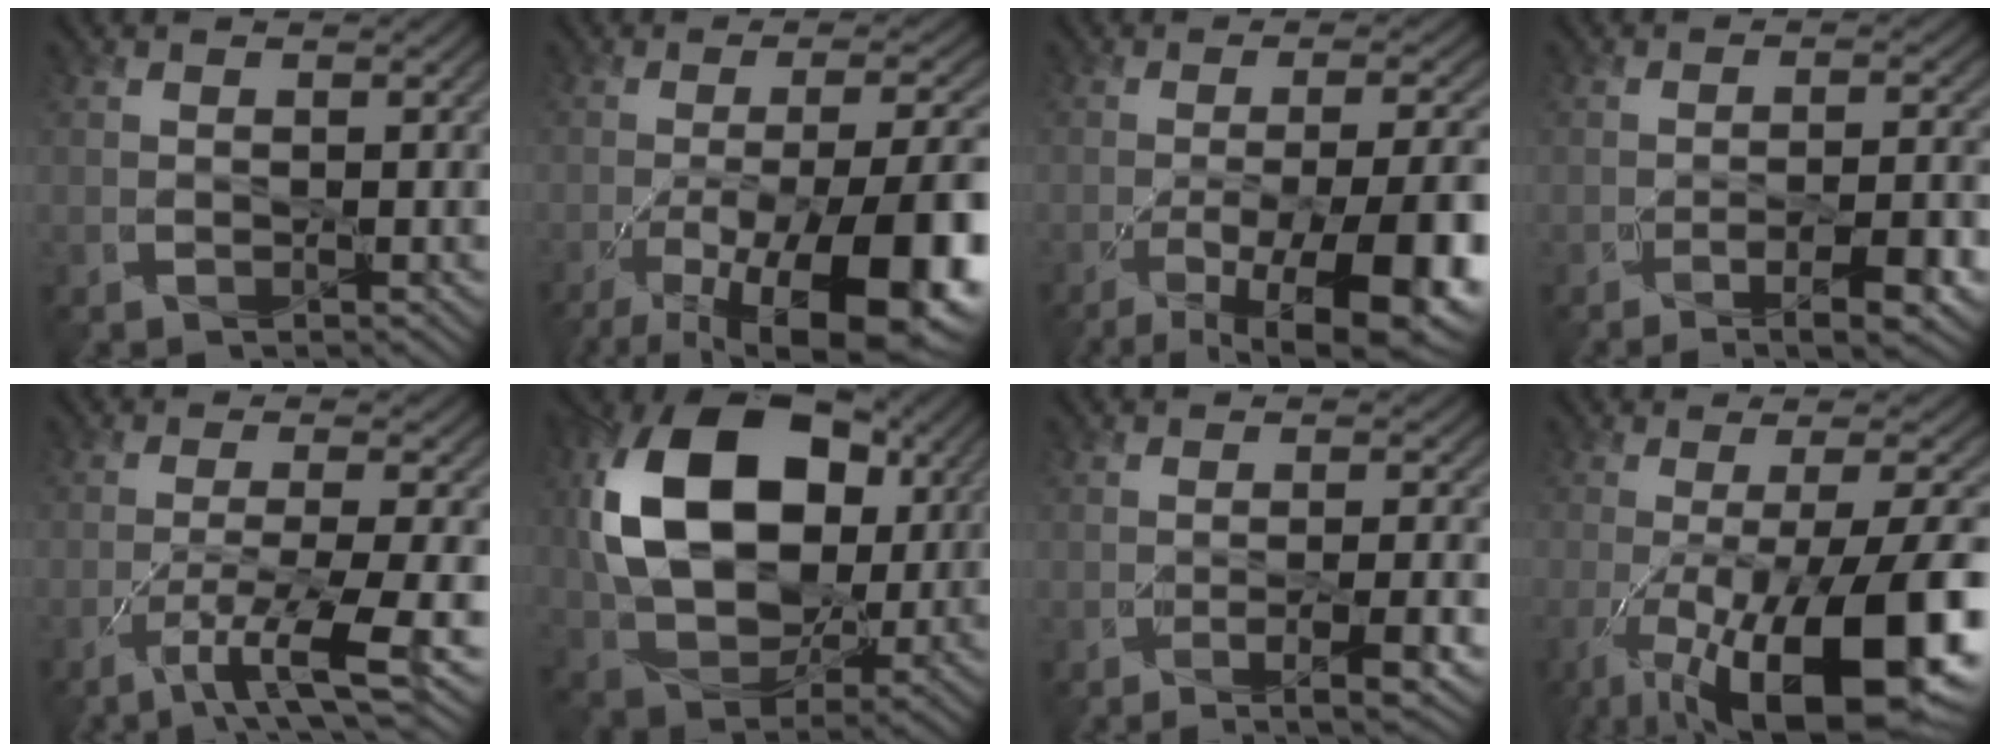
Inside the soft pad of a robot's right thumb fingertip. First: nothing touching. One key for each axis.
{"total": 17.9, "fx": -8.4, "fy": 5.9, "fz": 14.6, "tx": -0.210, "ty": -0.010, "tz": -0.120}
{"total": 16.1, "fx": -7.5, "fy": 5.3, "fz": 13.2, "tx": -0.188, "ty": -0.013, "tz": -0.103}
{"total": 7.2, "fx": -3.7, "fy": 1.9, "fz": 5.9, "tx": -0.093, "ty": -0.010, "tz": -0.048}
{"total": 8.0, "fx": -3.6, "fy": 1.3, "fz": 7.0, "tx": -0.123, "ty": 0.000, "tz": -0.063}
{"total": 17.5, "fx": 3.6, "fy": 12.0, "fz": 12.2, "tx": -0.261, "ty": 0.014, "tz": 0.067}
{"total": 5.4, "fx": -2.6, "fy": 1.2, "fz": 4.6, "tx": -0.073, "ty": -0.003, "tz": -0.034}
{"total": 18.6, "fx": -7.3, "fy": 5.9, "fz": 16.0, "tx": -0.245, "ty": -0.020, "tz": -0.107}